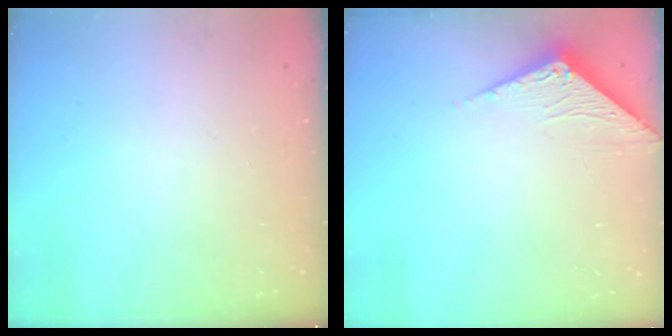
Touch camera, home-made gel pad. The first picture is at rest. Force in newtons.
{"total": 3.3, "press": 3.3, "slide": 0.3}